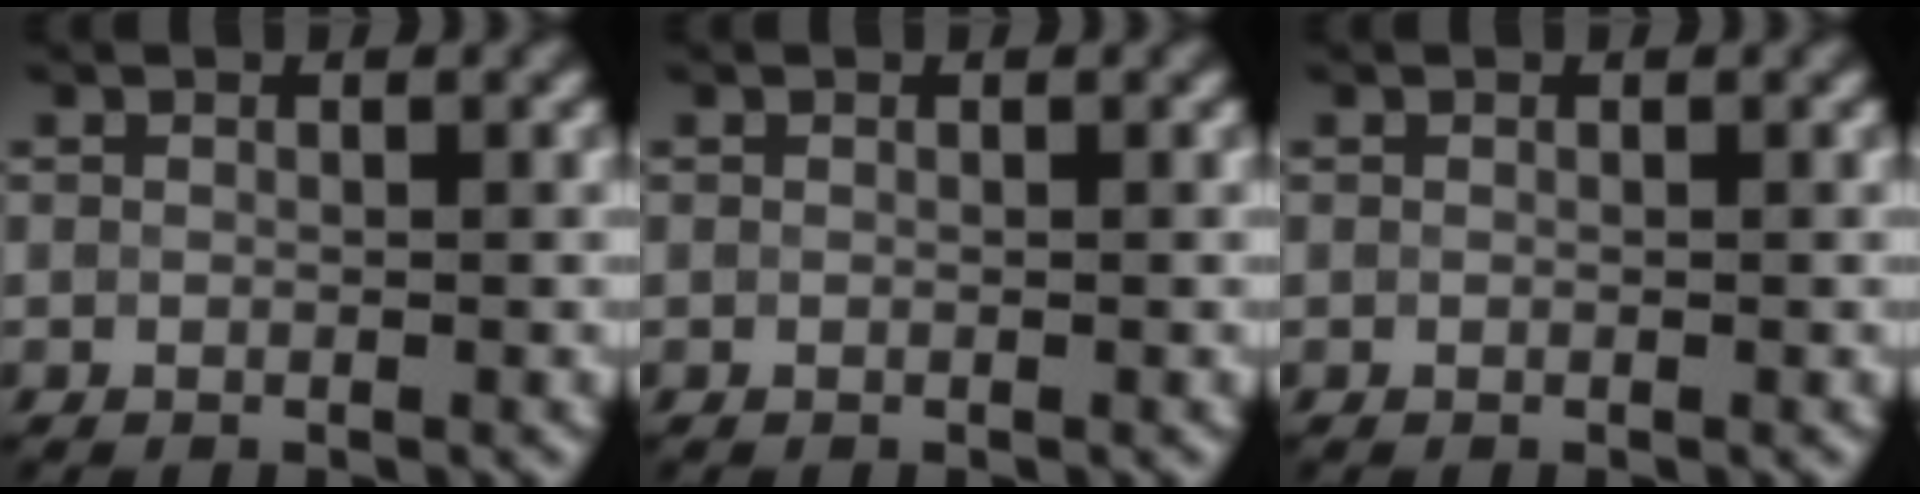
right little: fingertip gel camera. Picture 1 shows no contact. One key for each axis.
{"total": 0.0}
{"total": 0.0}